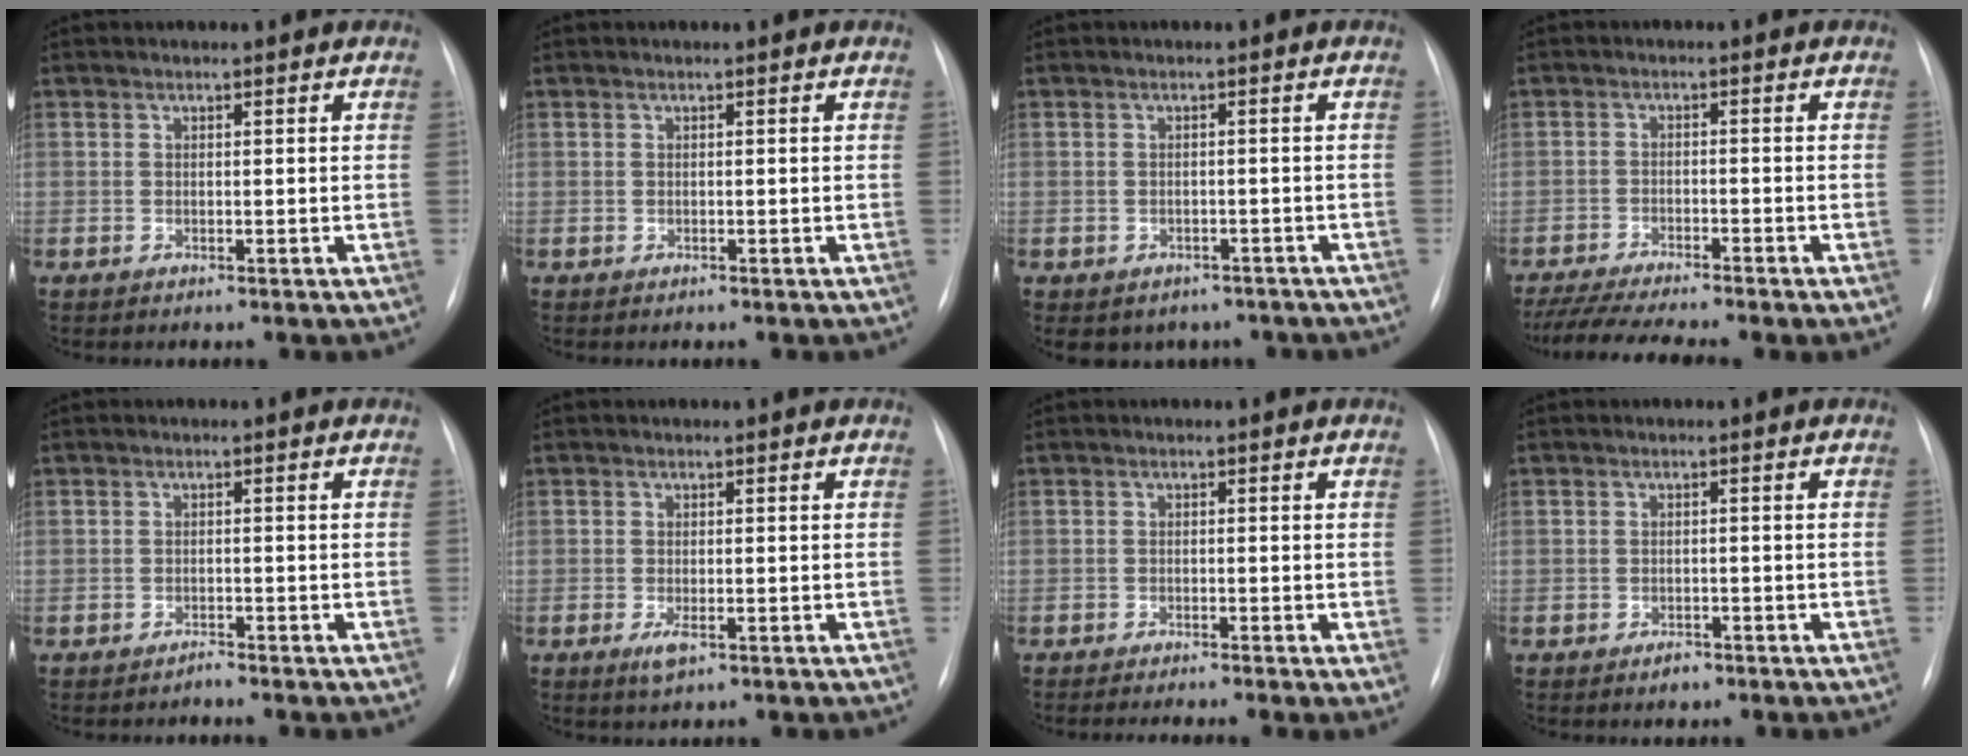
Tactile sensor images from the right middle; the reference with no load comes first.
{"total": 0.0}
{"total": 6.8, "force": [-5.2, 4.1, 1.3], "torque": [-0.011, 0.015, -0.056]}
{"total": 9.5, "force": [-8.3, -0.2, 4.7], "torque": [-0.075, -0.017, -0.134]}
{"total": 0.7, "force": [-0.7, -0.1, 0.0], "torque": [0.000, -0.003, -0.011]}
{"total": 1.8, "force": [-0.7, 0.6, 1.6], "torque": [-0.029, -0.003, -0.008]}
{"total": 3.7, "force": [-2.6, 0.1, 2.7], "torque": [-0.033, -0.009, -0.042]}
{"total": 1.4, "force": [-1.0, 0.7, 0.6], "torque": [-0.009, 0.001, -0.012]}